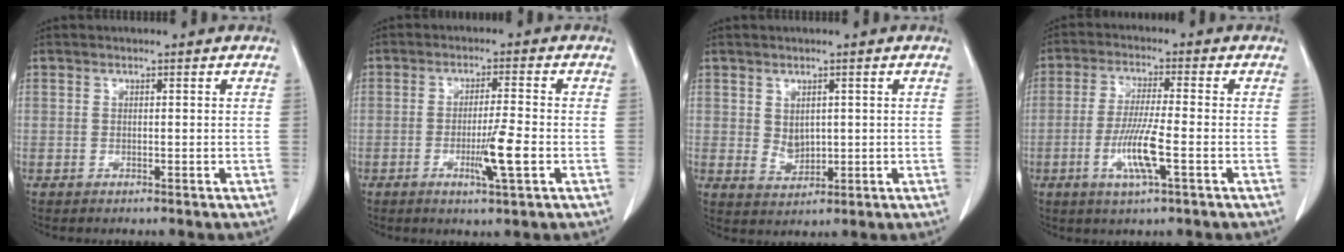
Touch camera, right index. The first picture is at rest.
{"total": 6.0, "force": [-1.8, -0.2, 5.7], "torque": [-0.099, -0.011, -0.031]}
{"total": 3.0, "force": [0.7, 2.2, 1.9], "torque": [-0.037, -0.004, 0.023]}
{"total": 7.8, "force": [-2.5, 0.3, 7.4], "torque": [-0.146, -0.011, -0.049]}